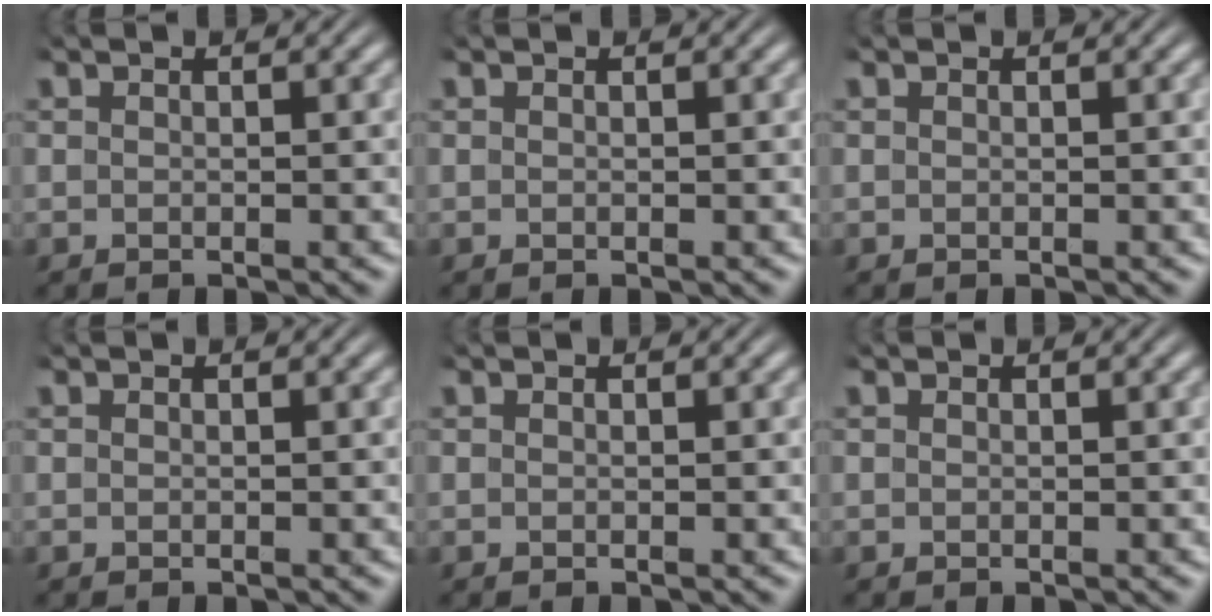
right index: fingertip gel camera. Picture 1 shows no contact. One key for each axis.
{"total": 0.0}
{"total": 0.0}
{"total": 0.0}
{"total": 0.0}
{"total": 0.7, "fx": -0.2, "fy": -0.7, "fz": -0.2, "tx": 0.010, "ty": -0.009, "tz": 0.005}